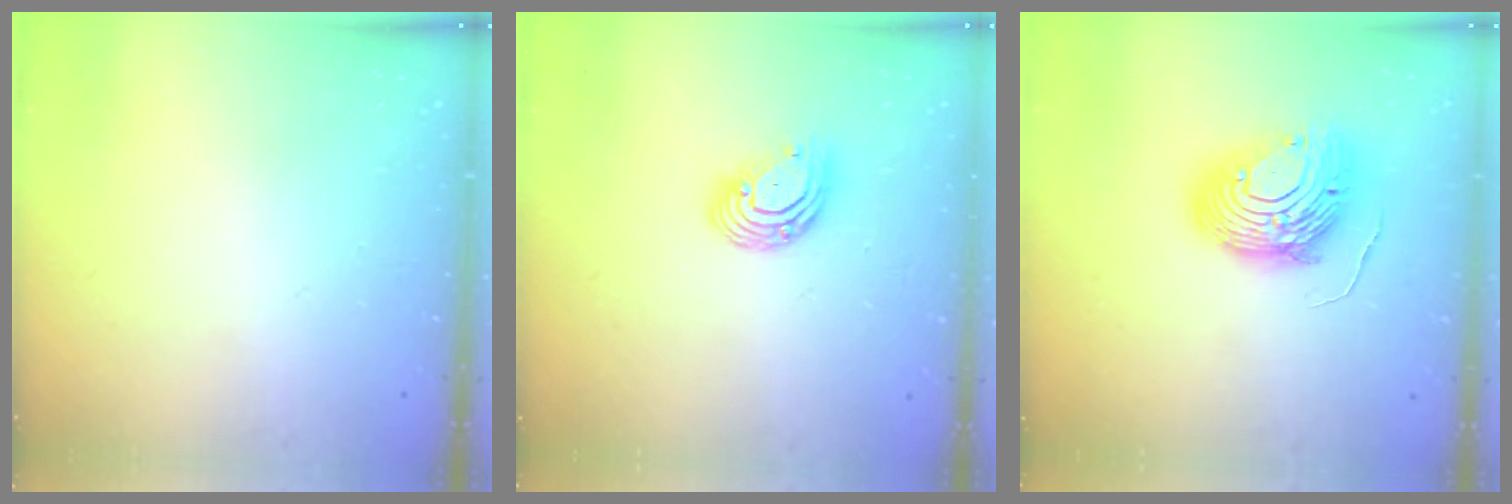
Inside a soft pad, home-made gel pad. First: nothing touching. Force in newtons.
{"total": 9.0, "press": 8.8, "slide": 1.9}
{"total": 19.1, "press": 19.0, "slide": 1.8}